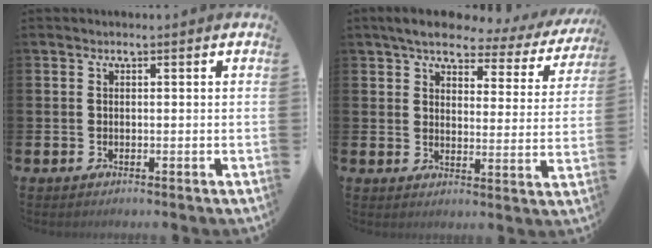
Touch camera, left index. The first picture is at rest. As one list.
[{"total": 4.6, "force": [3.8, 1.8, 1.9], "torque": [-0.054, -0.025, 0.057]}]